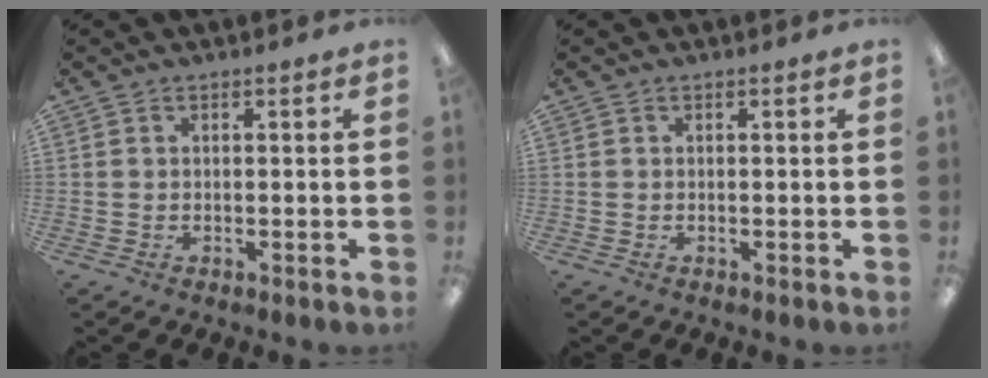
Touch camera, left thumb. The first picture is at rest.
{"total": 0.0}